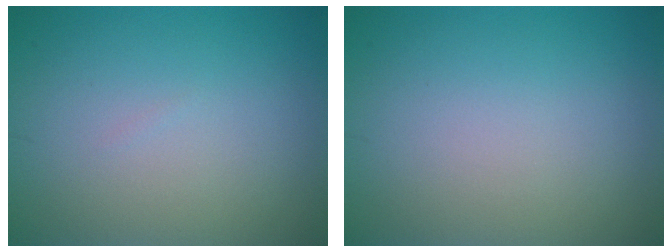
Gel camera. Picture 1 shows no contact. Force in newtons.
{"total": 0.0}